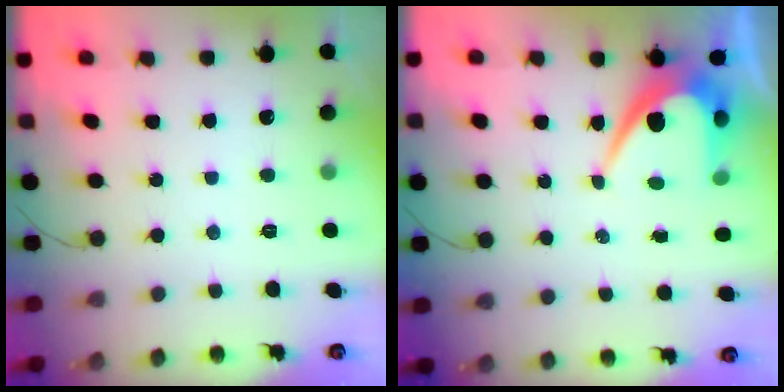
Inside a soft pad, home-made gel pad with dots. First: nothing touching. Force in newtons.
{"total": 7.8, "press": 7.8, "slide": 0.4}